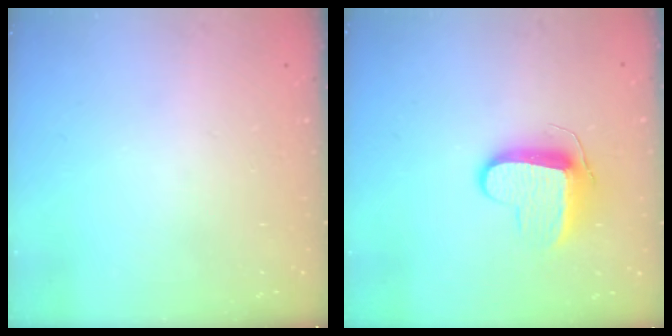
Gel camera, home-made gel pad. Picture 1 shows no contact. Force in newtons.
{"total": 10.0, "press": 10.0, "slide": 0.2}